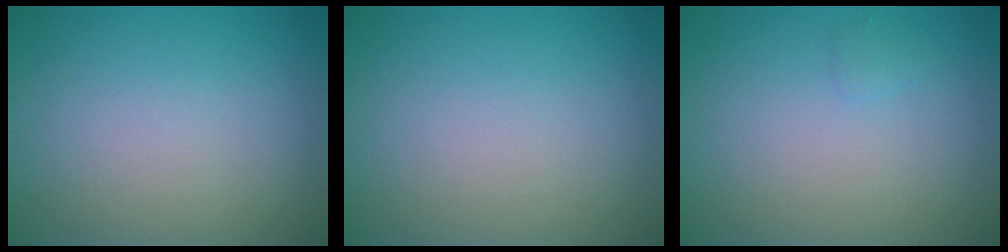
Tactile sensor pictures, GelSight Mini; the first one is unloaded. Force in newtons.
{"total": 0.0}
{"total": 0.5, "press": 0.5, "slide": 0.1}